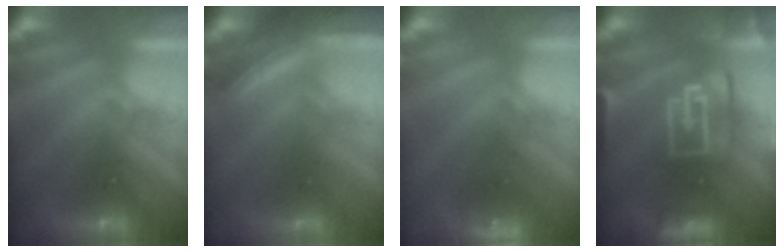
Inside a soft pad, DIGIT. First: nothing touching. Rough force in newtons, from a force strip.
{"total": 3.7}
{"total": 4.6}
{"total": 9.2}